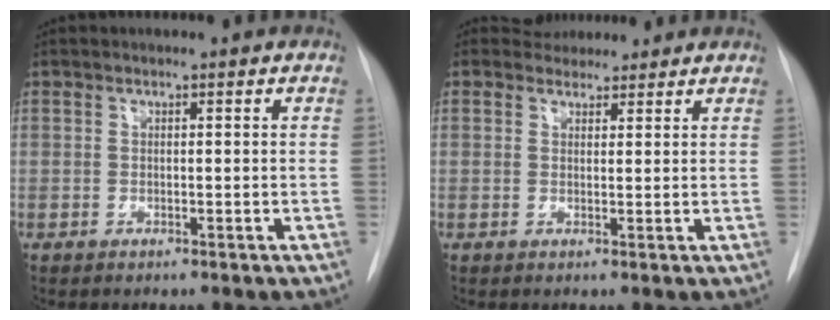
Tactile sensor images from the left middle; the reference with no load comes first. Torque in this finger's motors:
{"motor_torque": [0.04, -0.18, -0.07, 0.00]}